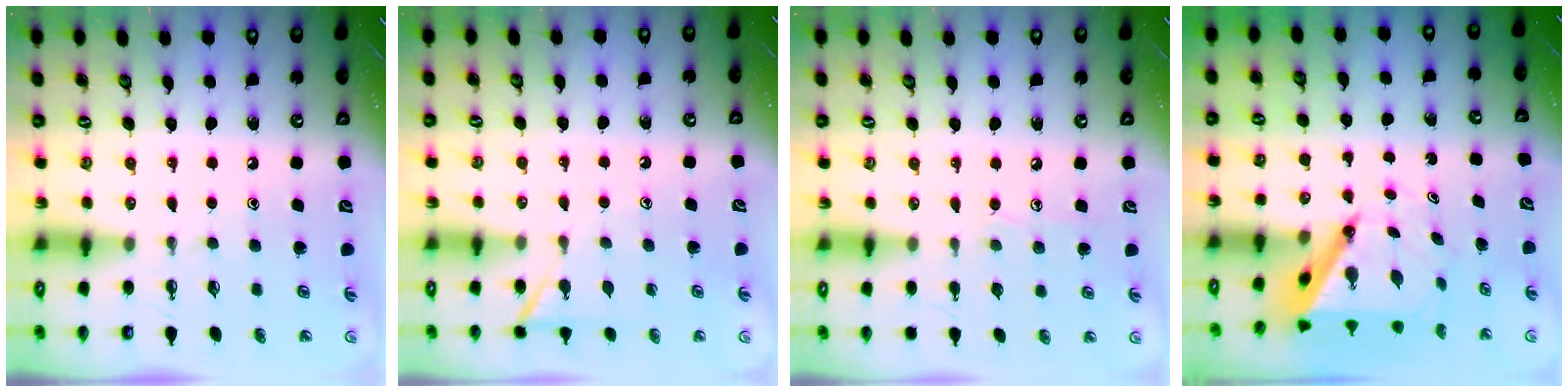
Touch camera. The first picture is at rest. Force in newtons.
{"total": 6.2, "press": 6.2, "slide": 0.7}
{"total": 5.1, "press": 5.1, "slide": 0.4}
{"total": 6.2, "press": 6.2, "slide": 0.7}